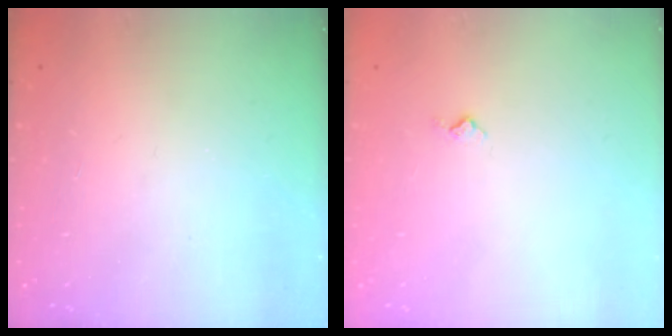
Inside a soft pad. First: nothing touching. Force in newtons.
{"total": 3.3, "press": 3.2, "slide": 0.5}